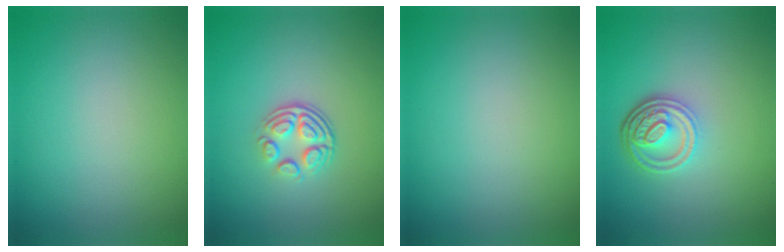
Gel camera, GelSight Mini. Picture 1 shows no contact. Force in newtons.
{"total": 3.7, "press": 2.6, "slide": 2.7}
{"total": 0.0}
{"total": 4.6, "press": 3.5, "slide": 3.0}